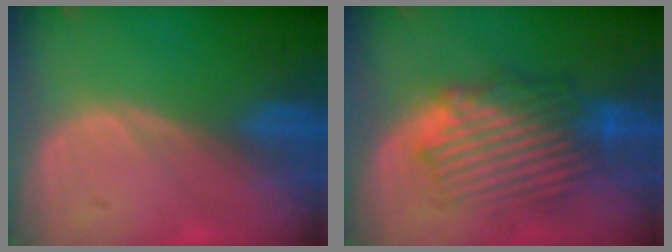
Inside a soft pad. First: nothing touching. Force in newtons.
{"total": 8.9, "press": 8.6, "slide": 2.3}